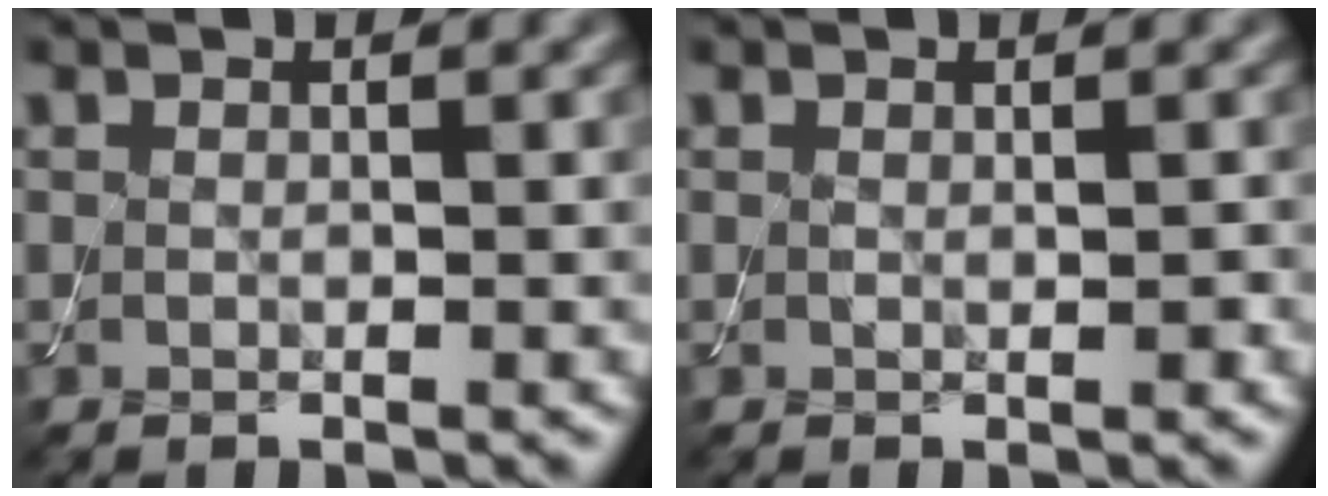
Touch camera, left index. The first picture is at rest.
{"total": 0.7, "force": [0.0, 0.3, 0.6], "torque": [-0.010, -0.003, 0.001]}